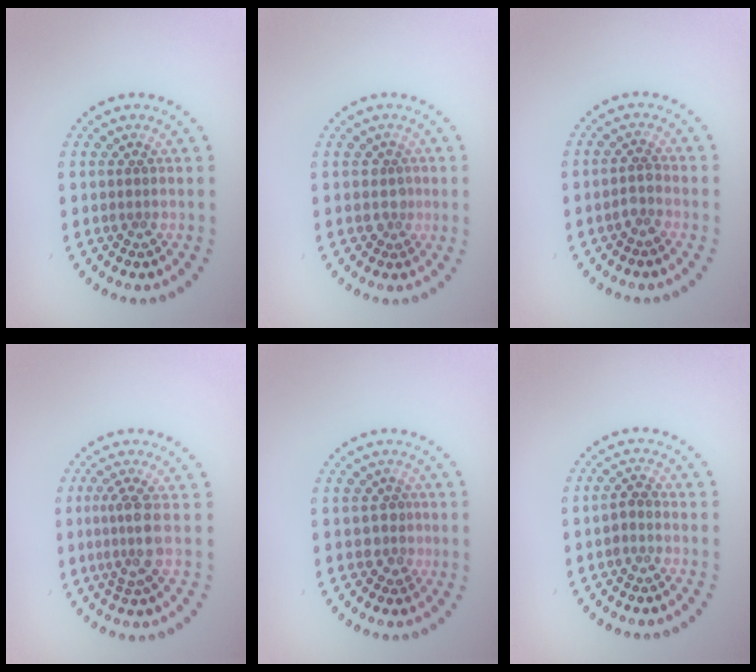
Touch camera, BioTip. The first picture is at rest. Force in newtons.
{"total": 1.4, "press": 1.0, "slide": 1.0}
{"total": 1.3, "press": 1.1, "slide": 0.7}
{"total": 2.6, "press": 2.0, "slide": 1.7}
{"total": 1.5, "press": 1.2, "slide": 0.9}
{"total": 1.1, "press": 1.0, "slide": 0.5}